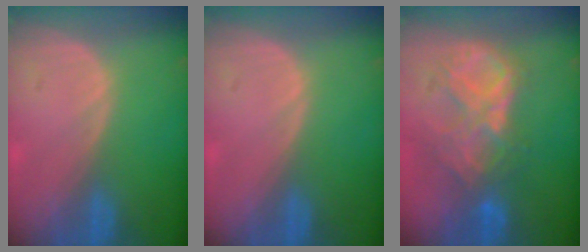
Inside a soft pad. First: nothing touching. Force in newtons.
{"total": 0.0}
{"total": 9.0, "press": 7.8, "slide": 4.6}